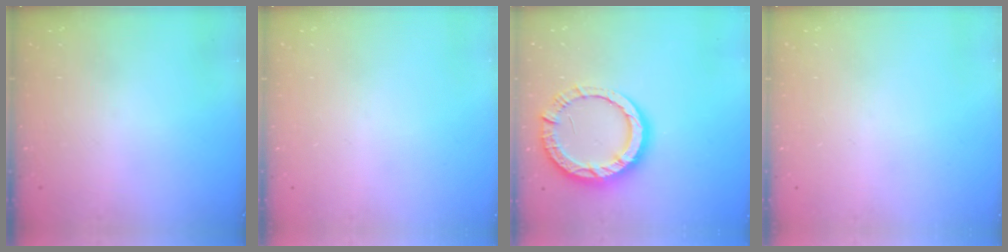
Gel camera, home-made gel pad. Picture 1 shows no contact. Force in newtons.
{"total": 0.0}
{"total": 13.3, "press": 13.2, "slide": 1.6}
{"total": 0.0}